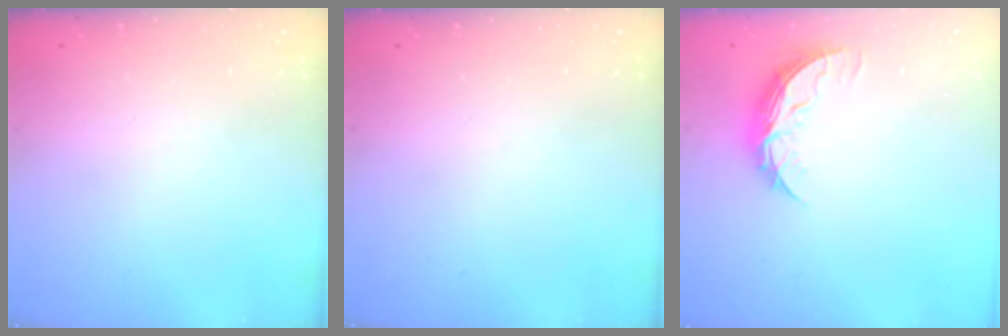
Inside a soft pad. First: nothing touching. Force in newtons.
{"total": 0.0}
{"total": 8.2, "press": 8.2, "slide": 0.5}